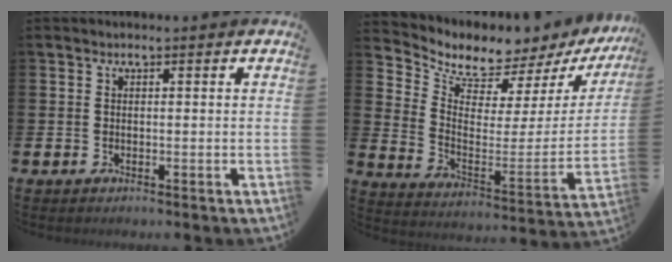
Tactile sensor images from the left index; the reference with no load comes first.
{"total": 6.0, "force": [5.7, 1.9, -0.1], "torque": [-0.032, -0.064, 0.092]}